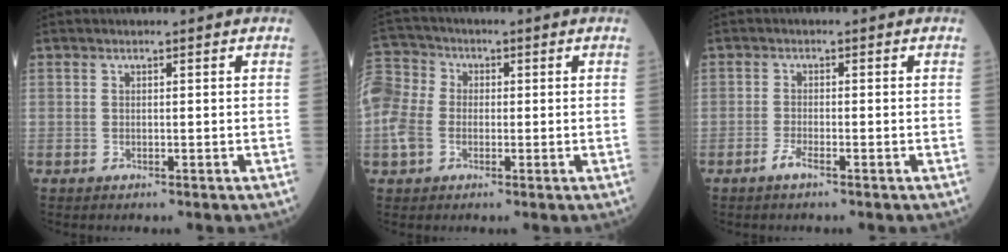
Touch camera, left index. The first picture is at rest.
{"total": 14.7, "force": [0.0, 12.3, 8.0], "torque": [-0.243, 0.043, 0.001]}
{"total": 1.4, "force": [-1.0, 0.0, 1.0], "torque": [-0.027, -0.003, -0.023]}